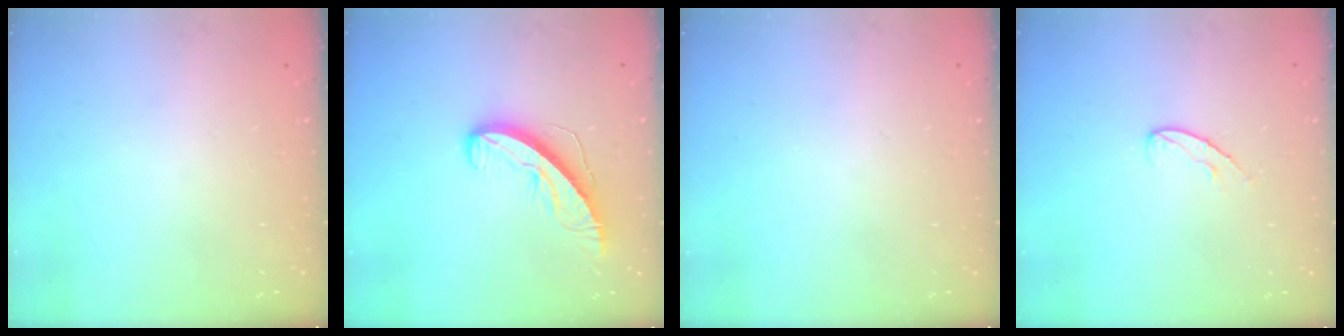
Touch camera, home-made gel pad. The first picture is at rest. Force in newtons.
{"total": 8.9, "press": 8.9, "slide": 0.2}
{"total": 0.0}
{"total": 5.8, "press": 5.8, "slide": 0.6}